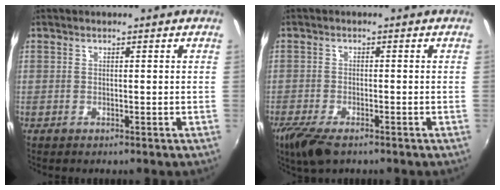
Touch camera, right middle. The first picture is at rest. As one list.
[{"total": 7.1, "force": [-5.0, 2.5, 4.4], "torque": [-0.111, -0.030, -0.094]}]